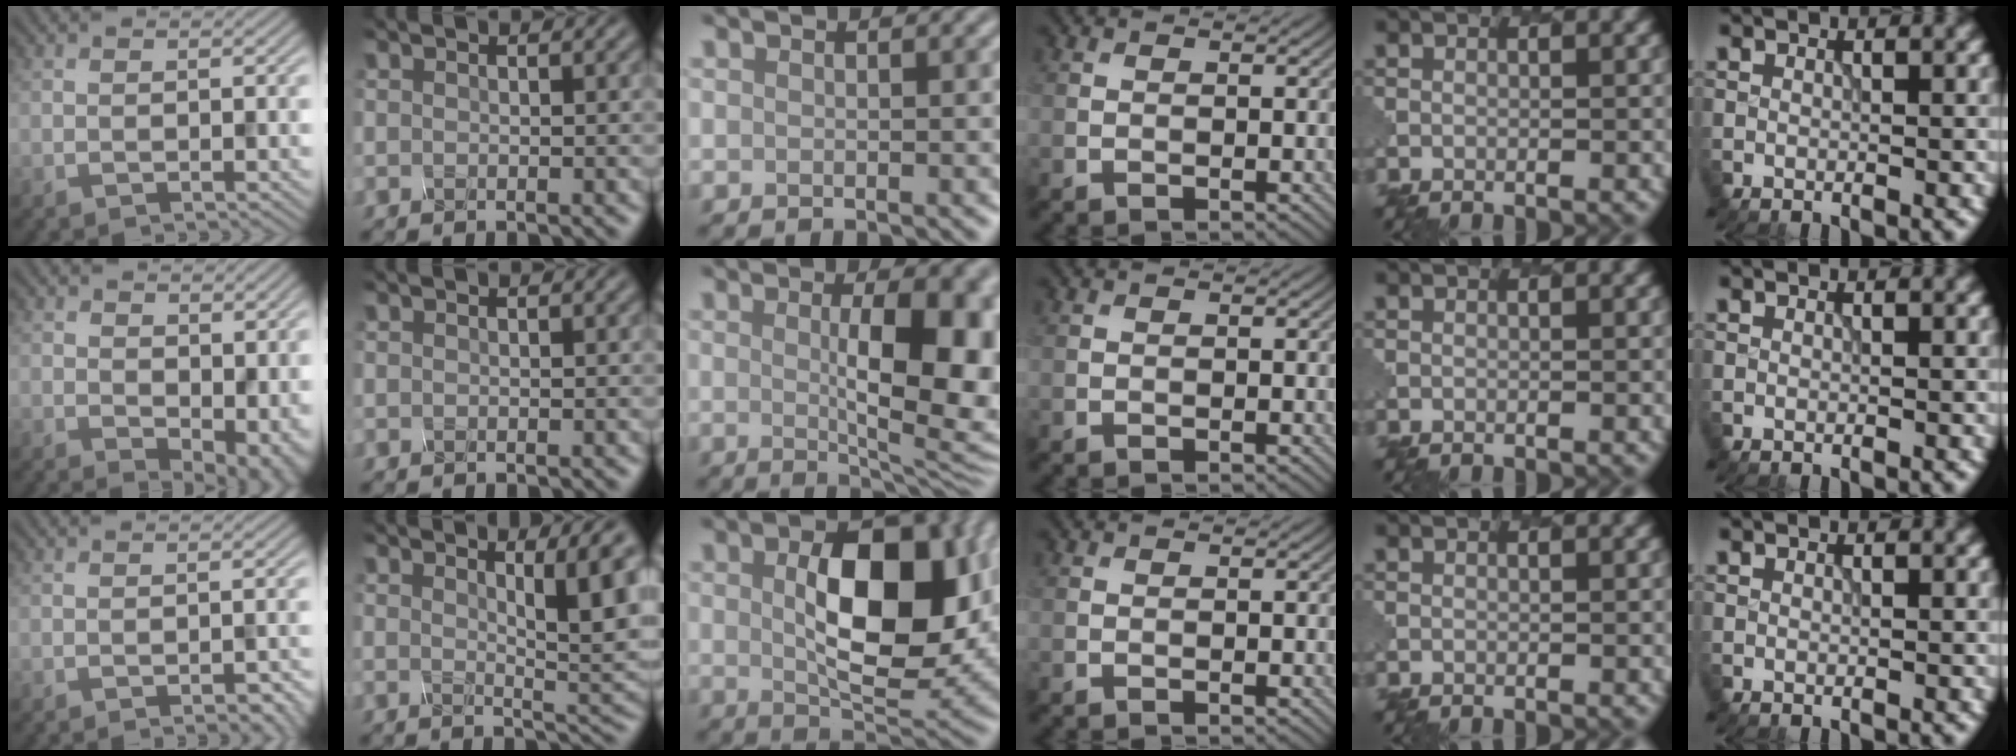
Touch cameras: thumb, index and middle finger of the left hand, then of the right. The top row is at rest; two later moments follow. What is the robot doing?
{"motion": "unscrew", "object": "spray bottle"}